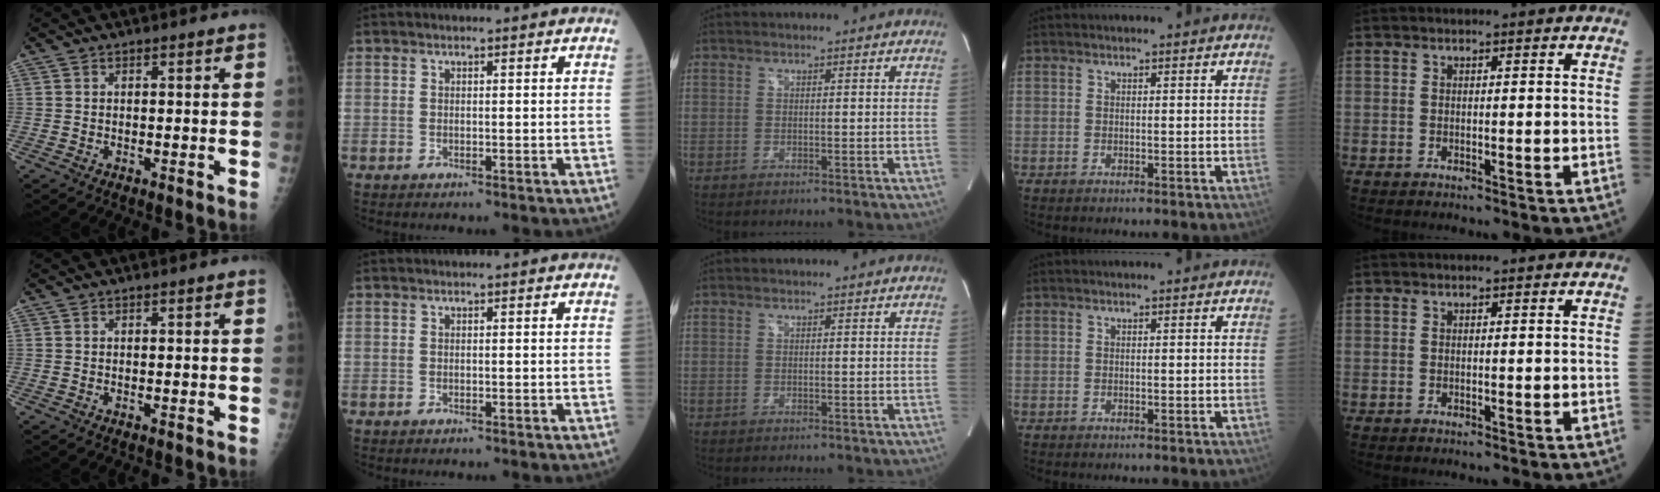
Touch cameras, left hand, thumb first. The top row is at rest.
{}